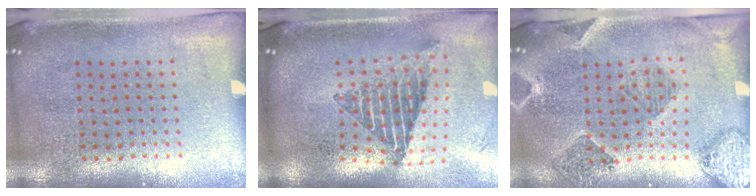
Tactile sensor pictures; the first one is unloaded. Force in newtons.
{"total": 2.3, "press": 1.6, "slide": 1.6}
{"total": 1.6, "press": 1.6, "slide": 0.3}